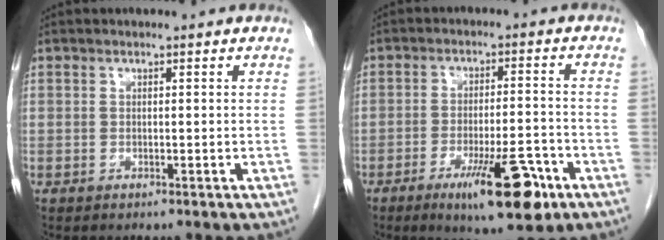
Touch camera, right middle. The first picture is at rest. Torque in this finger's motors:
{"motor_torque": [1.20, -0.94, 0.53, 0.09]}